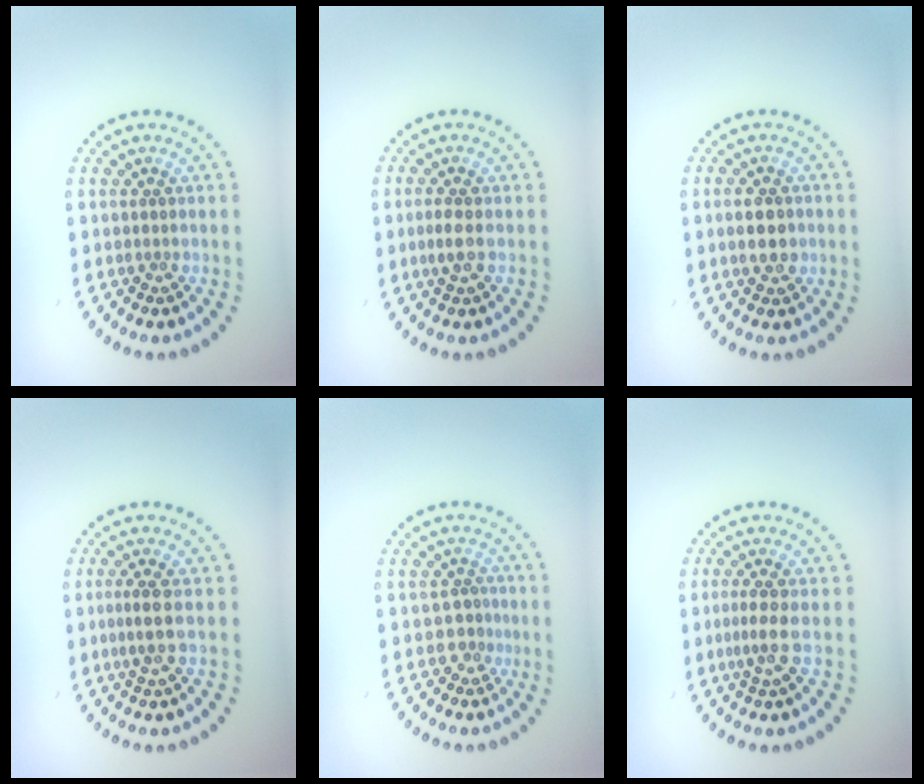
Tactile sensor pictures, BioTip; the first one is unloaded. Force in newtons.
{"total": 1.4, "press": 1.3, "slide": 0.5}
{"total": 2.9, "press": 2.9, "slide": 0.1}
{"total": 2.0, "press": 1.4, "slide": 1.4}
{"total": 1.6, "press": 1.0, "slide": 1.2}
{"total": 2.1, "press": 1.5, "slide": 1.5}